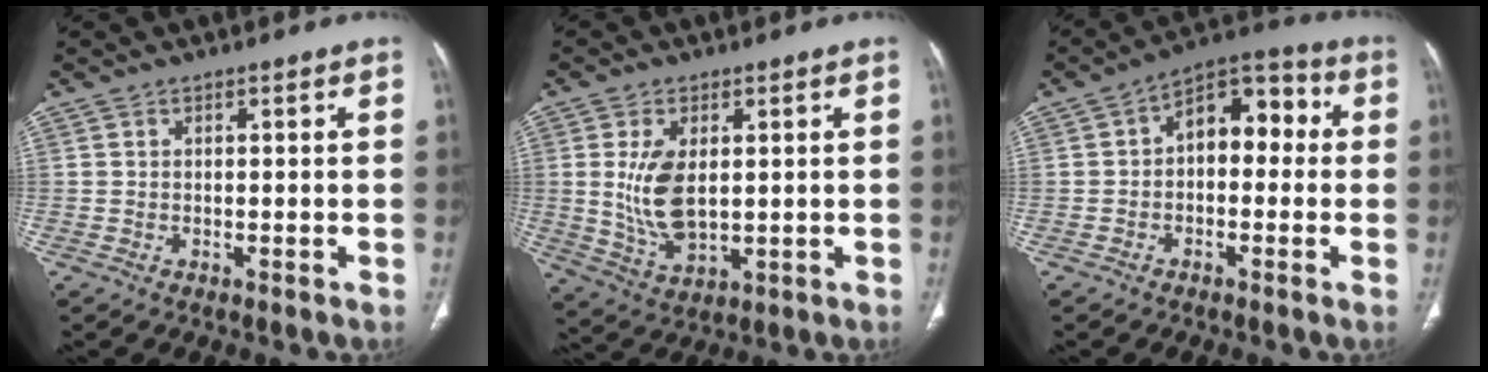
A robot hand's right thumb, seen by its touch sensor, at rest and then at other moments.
{"total": 9.6, "force": [1.2, 5.4, 7.9], "torque": [-0.152, -0.014, 0.036]}
{"total": 10.4, "force": [0.5, 6.6, 8.0], "torque": [-0.080, 0.040, -0.008]}